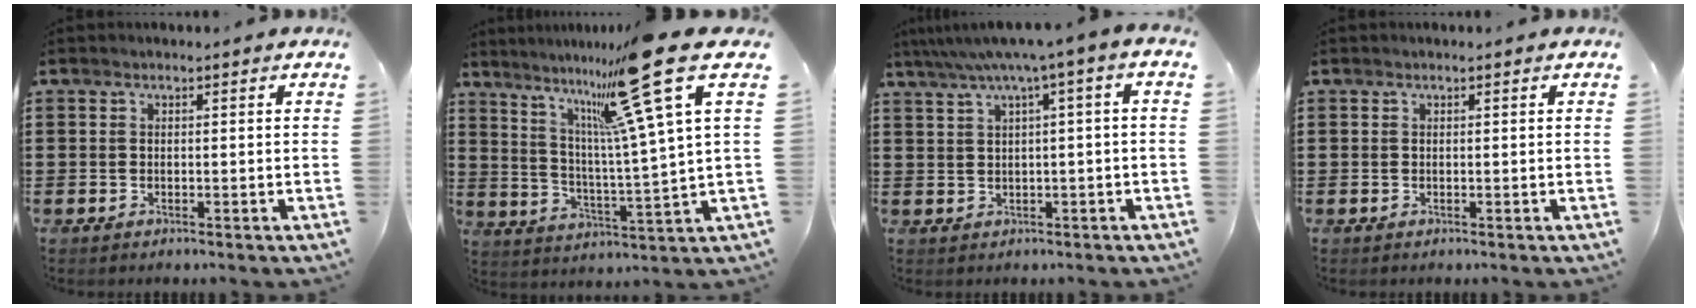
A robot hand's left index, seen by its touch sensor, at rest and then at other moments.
{"total": 16.0, "force": [10.7, -1.2, 11.8], "torque": [-0.222, -0.061, 0.156]}
{"total": 4.5, "force": [0.9, -0.4, 4.3], "torque": [-0.084, -0.013, 0.009]}
{"total": 0.0}